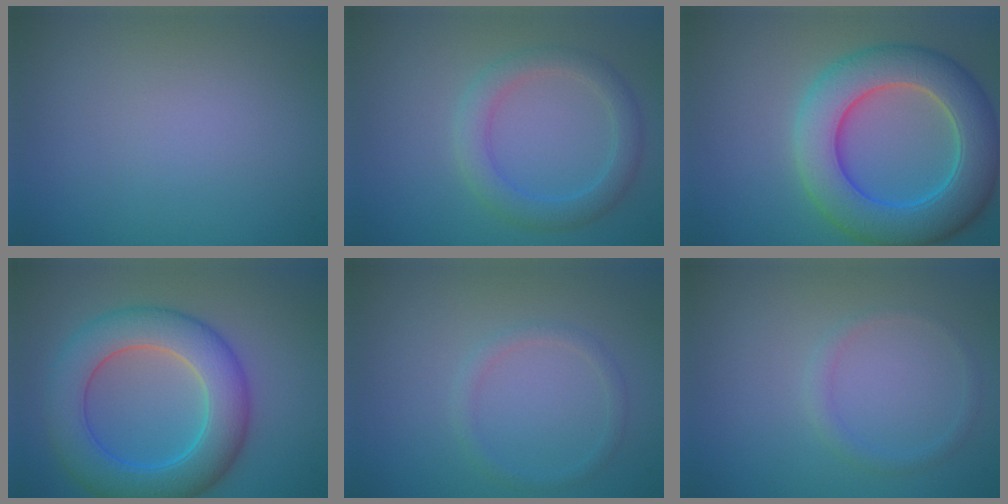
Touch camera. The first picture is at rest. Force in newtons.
{"total": 3.2, "press": 3.2, "slide": 0.4}
{"total": 9.0, "press": 9.0, "slide": 0.4}
{"total": 7.9, "press": 7.9, "slide": 0.2}
{"total": 1.3, "press": 1.2, "slide": 0.0}
{"total": 1.2, "press": 1.2, "slide": 0.0}